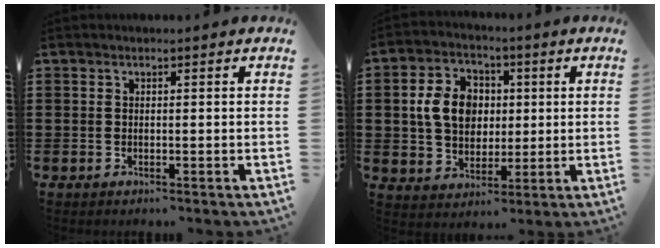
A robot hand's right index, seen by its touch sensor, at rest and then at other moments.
{"total": 8.7, "force": [1.1, 6.9, 5.2], "torque": [-0.119, 0.015, 0.013]}